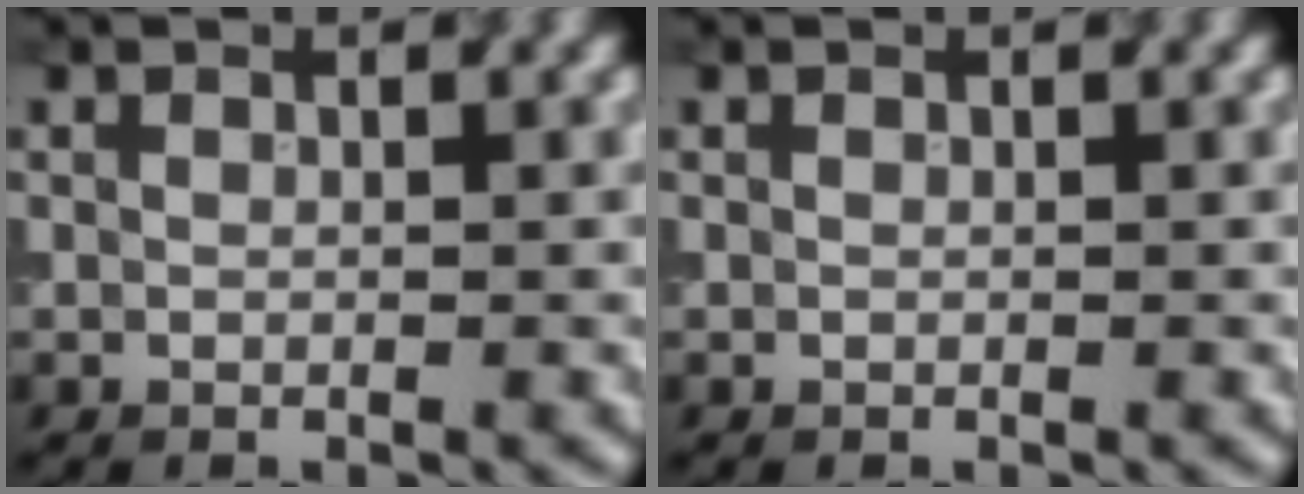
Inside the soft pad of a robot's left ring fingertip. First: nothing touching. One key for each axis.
{"total": 0.0}